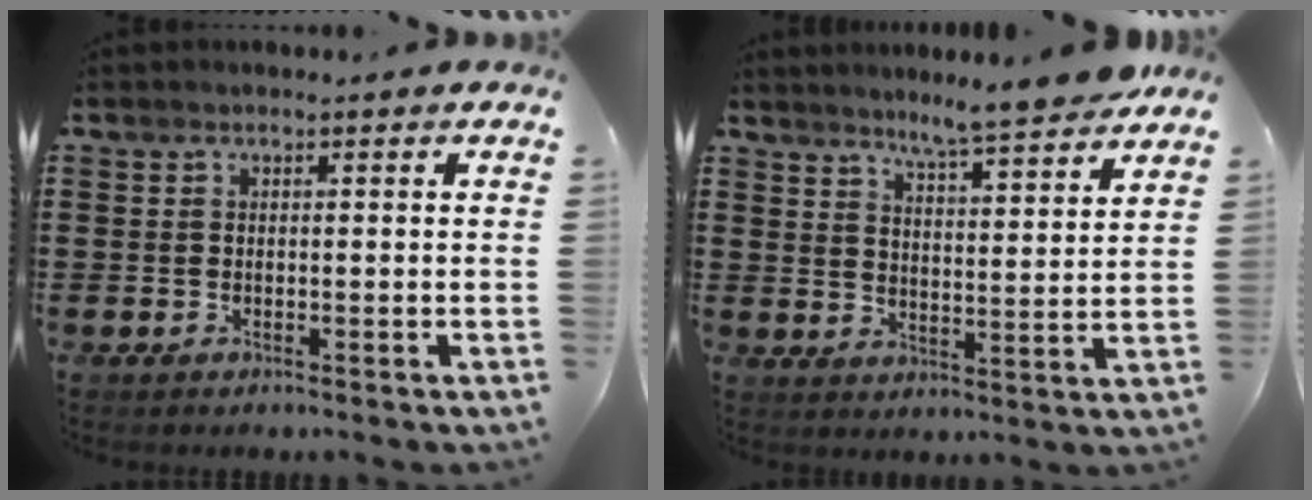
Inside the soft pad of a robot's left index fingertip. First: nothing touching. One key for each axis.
{"total": 6.1, "fx": 5.9, "fy": -0.6, "fz": 1.6, "tx": -0.046, "ty": -0.036, "tz": 0.100}